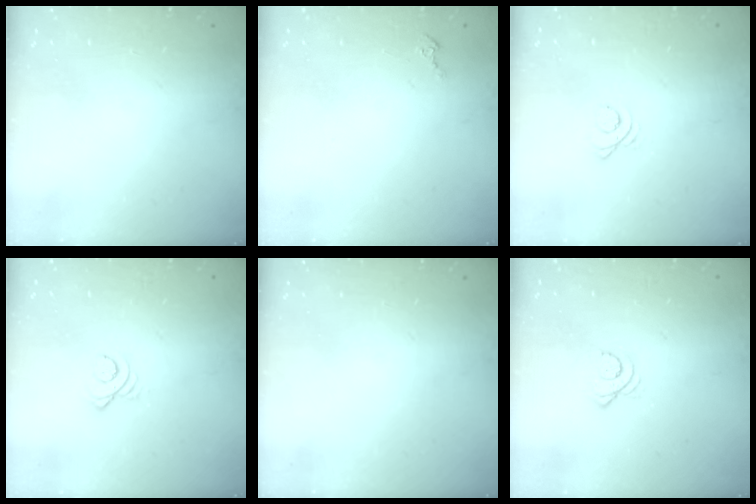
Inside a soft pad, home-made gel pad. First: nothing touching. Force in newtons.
{"total": 1.6, "press": 1.5, "slide": 0.2}
{"total": 2.4, "press": 2.4, "slide": 0.3}
{"total": 3.0, "press": 3.0, "slide": 0.4}
{"total": 0.0}
{"total": 4.1, "press": 4.1, "slide": 0.4}